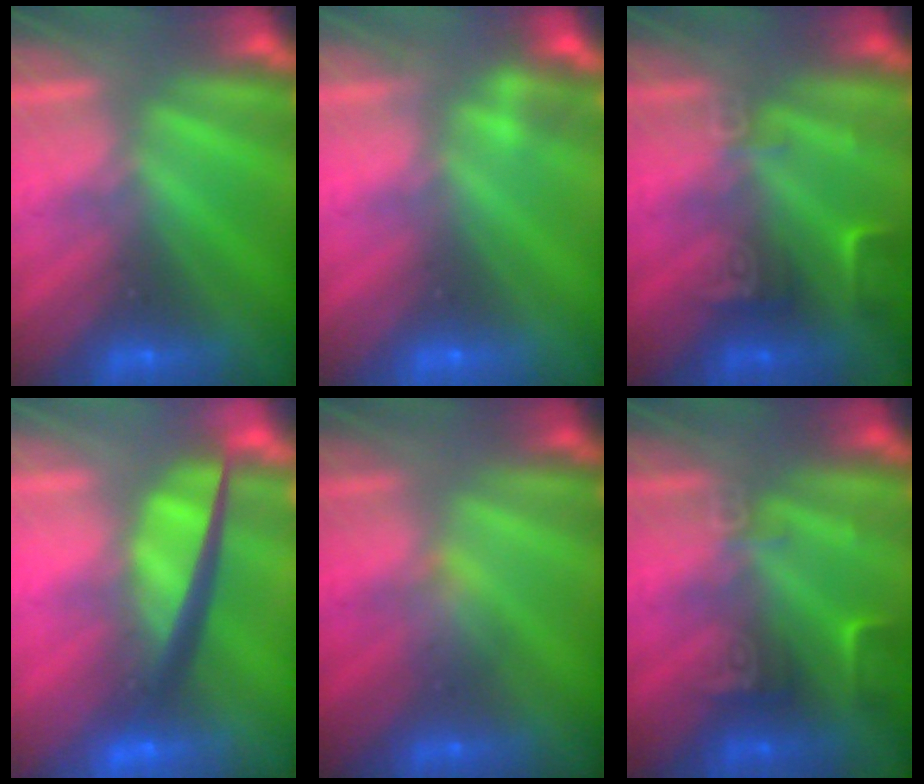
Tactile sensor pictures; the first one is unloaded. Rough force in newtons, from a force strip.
{"total": 2.2}
{"total": 2.6}
{"total": 5.8}
{"total": 2.9}
{"total": 2.6}